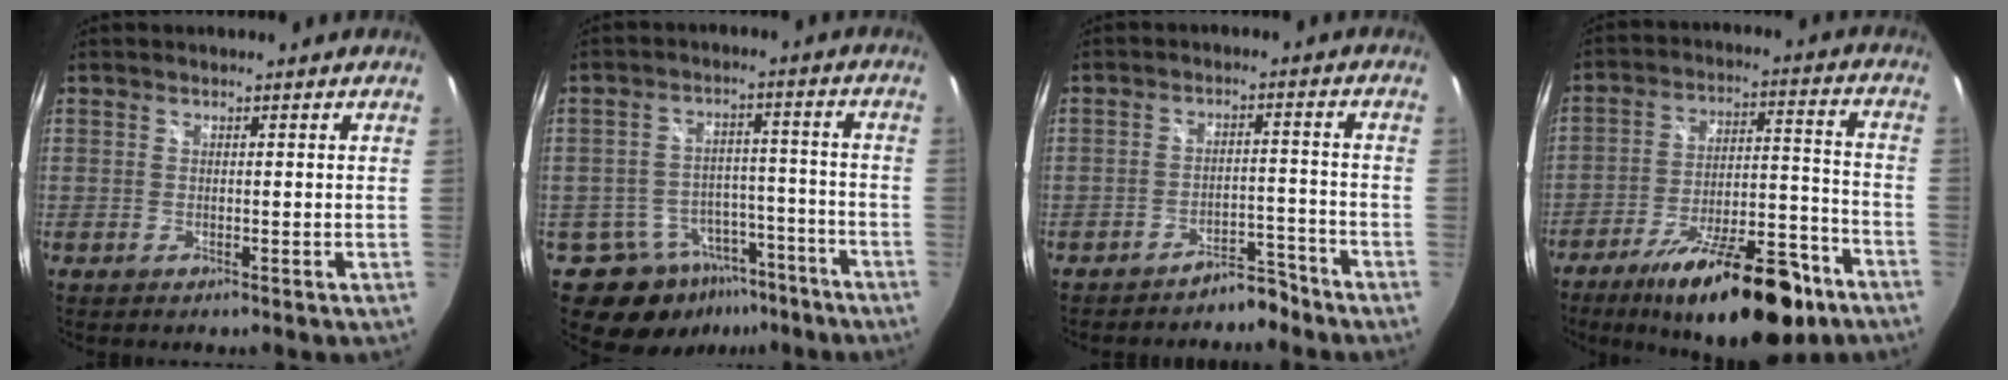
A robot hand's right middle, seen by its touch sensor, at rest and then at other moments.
{"total": 12.2, "force": [-7.9, 8.2, 4.4], "torque": [-0.088, 0.023, -0.093]}
{"total": 5.0, "force": [-4.5, 1.7, 1.1], "torque": [-0.022, 0.019, -0.062]}
{"total": 22.4, "force": [-15.1, 7.3, 14.8], "torque": [-0.232, -0.011, -0.221]}